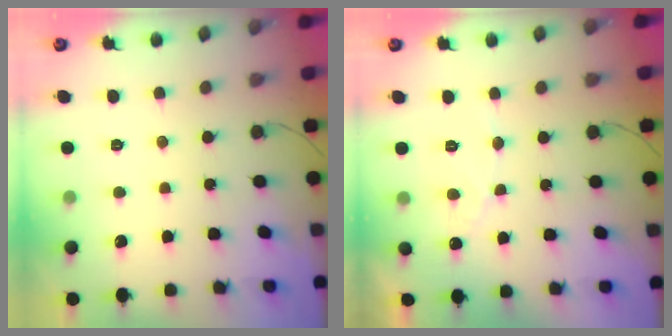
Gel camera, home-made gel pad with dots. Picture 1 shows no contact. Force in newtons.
{"total": 5.8, "press": 5.8, "slide": 0.5}